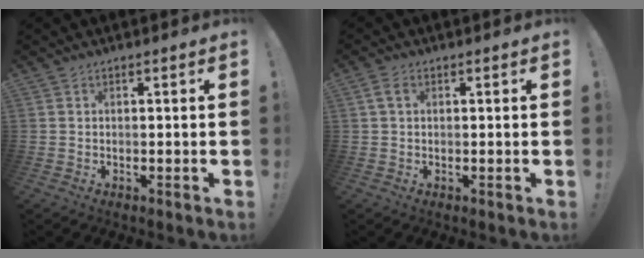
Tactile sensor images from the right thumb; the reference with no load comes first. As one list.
[{"total": 2.9, "force": [1.0, 1.7, 2.1], "torque": [-0.039, 0.004, 0.018]}]